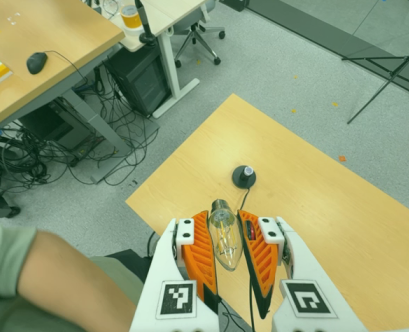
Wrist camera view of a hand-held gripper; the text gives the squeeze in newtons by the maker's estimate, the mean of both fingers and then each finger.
{"total": 21.1, "left": 23.1, "right": 19.1}